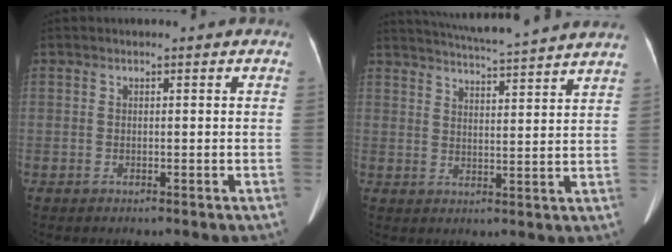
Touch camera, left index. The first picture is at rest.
{"total": 17.4, "force": [16.1, -0.6, 6.4], "torque": [-0.115, -0.007, 0.212]}